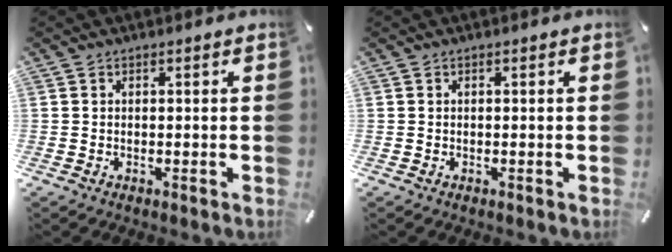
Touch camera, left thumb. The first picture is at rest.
{"total": 0.0}